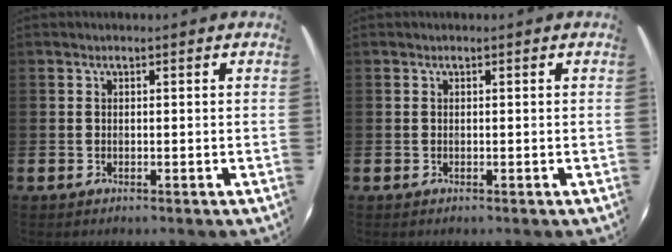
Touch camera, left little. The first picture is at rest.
{"total": 0.0}